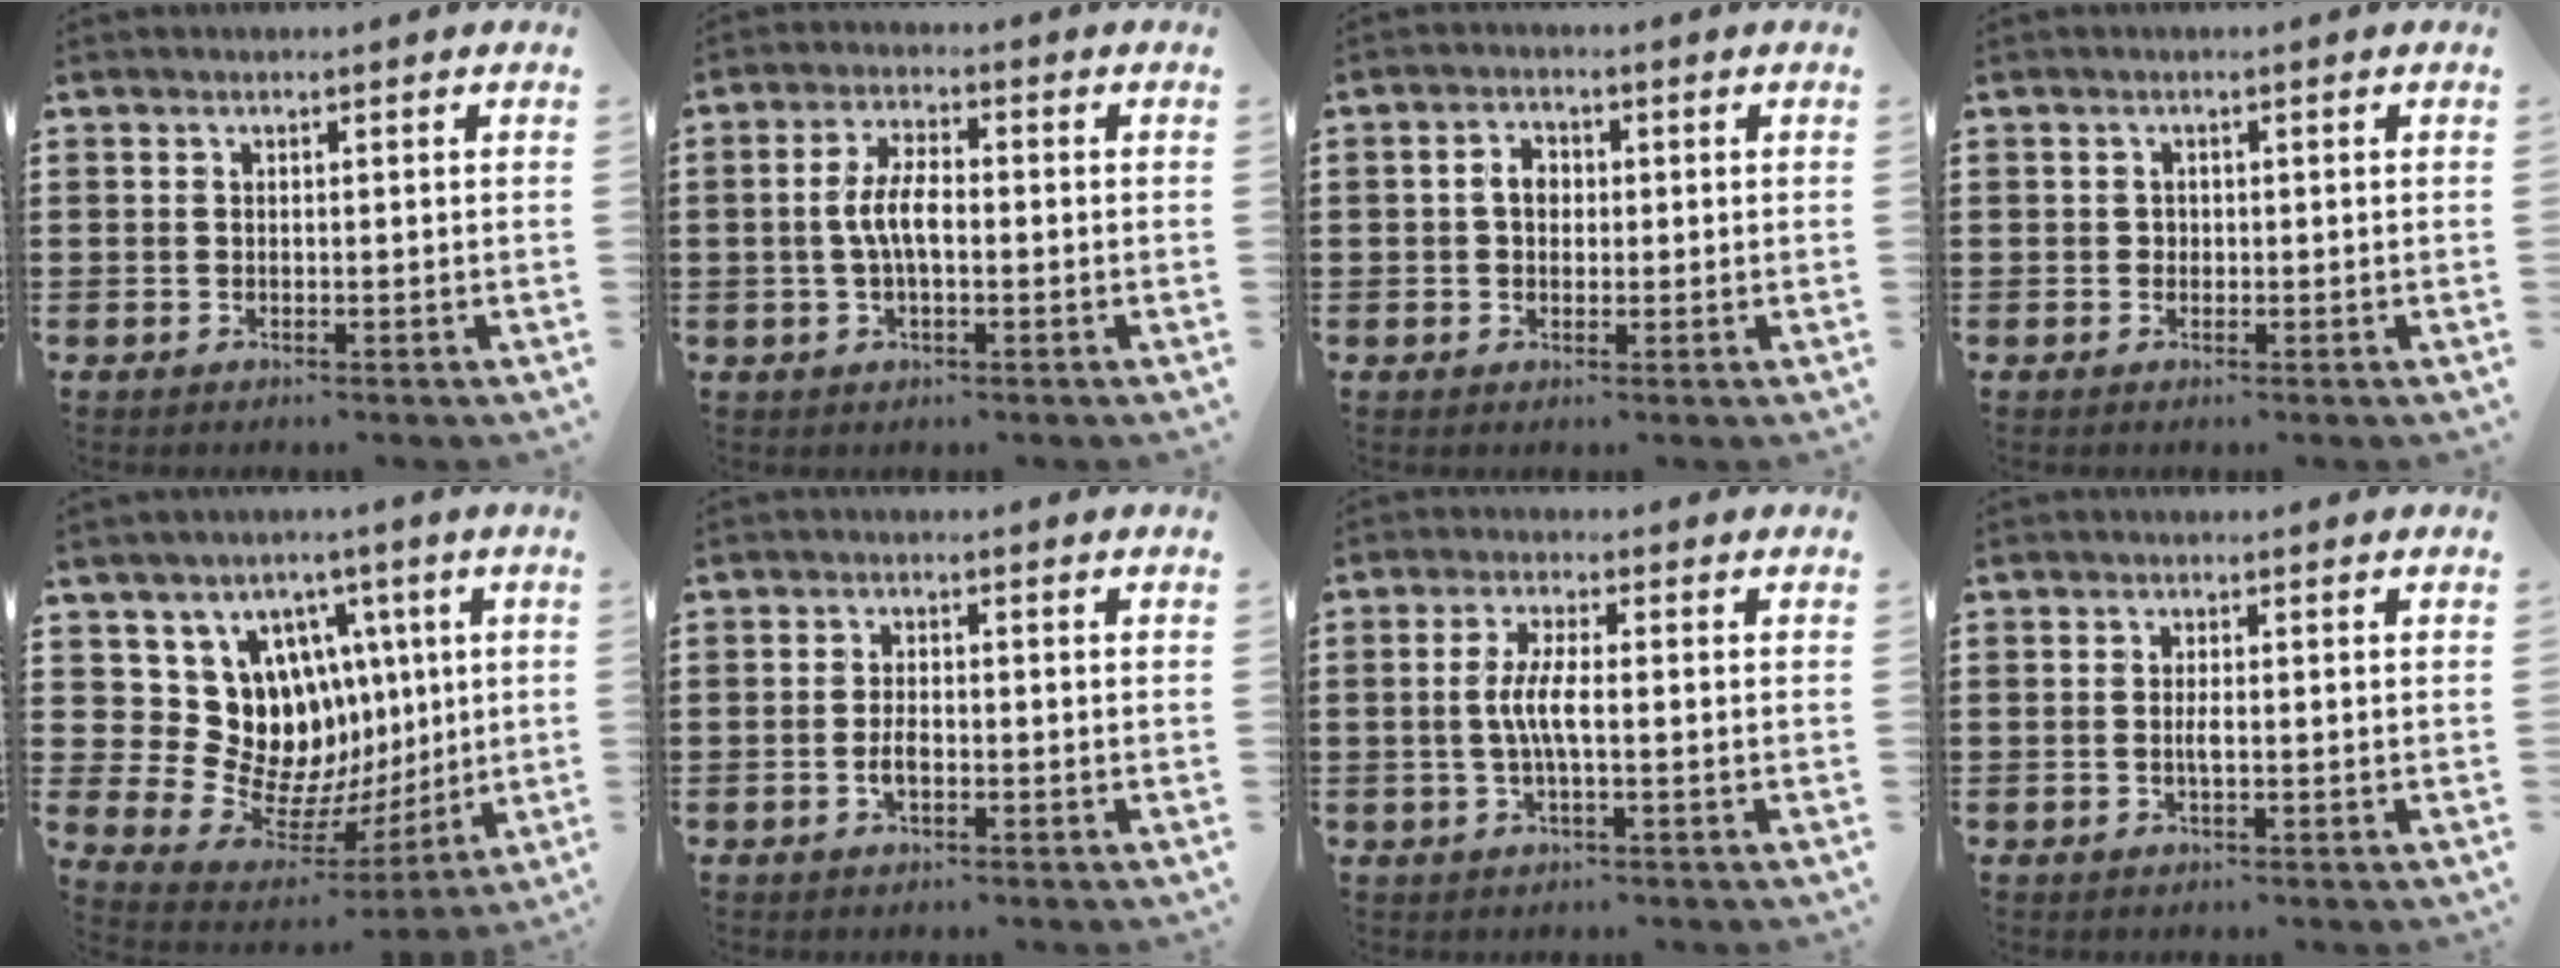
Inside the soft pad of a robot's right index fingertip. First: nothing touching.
{"total": 5.6, "force": [-0.5, 2.3, 5.0], "torque": [-0.113, -0.001, -0.015]}
{"total": 3.1, "force": [0.1, 2.2, 2.2], "torque": [-0.049, 0.010, 0.000]}
{"total": 0.7, "force": [0.0, 0.6, 0.2], "torque": [-0.006, 0.003, 0.000]}
{"total": 12.5, "force": [3.2, 11.2, 4.3], "torque": [-0.091, -0.048, 0.074]}
{"total": 2.4, "force": [-0.8, 1.0, 2.1], "torque": [-0.039, 0.001, -0.013]}
{"total": 4.6, "force": [-0.6, 0.9, 4.5], "torque": [-0.096, -0.004, -0.017]}
{"total": 1.8, "force": [-0.3, 0.4, 1.7], "torque": [-0.040, -0.002, -0.009]}